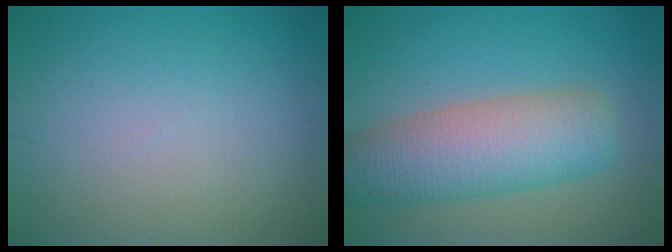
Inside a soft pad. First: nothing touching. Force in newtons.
{"total": 7.3, "press": 7.3, "slide": 0.6}